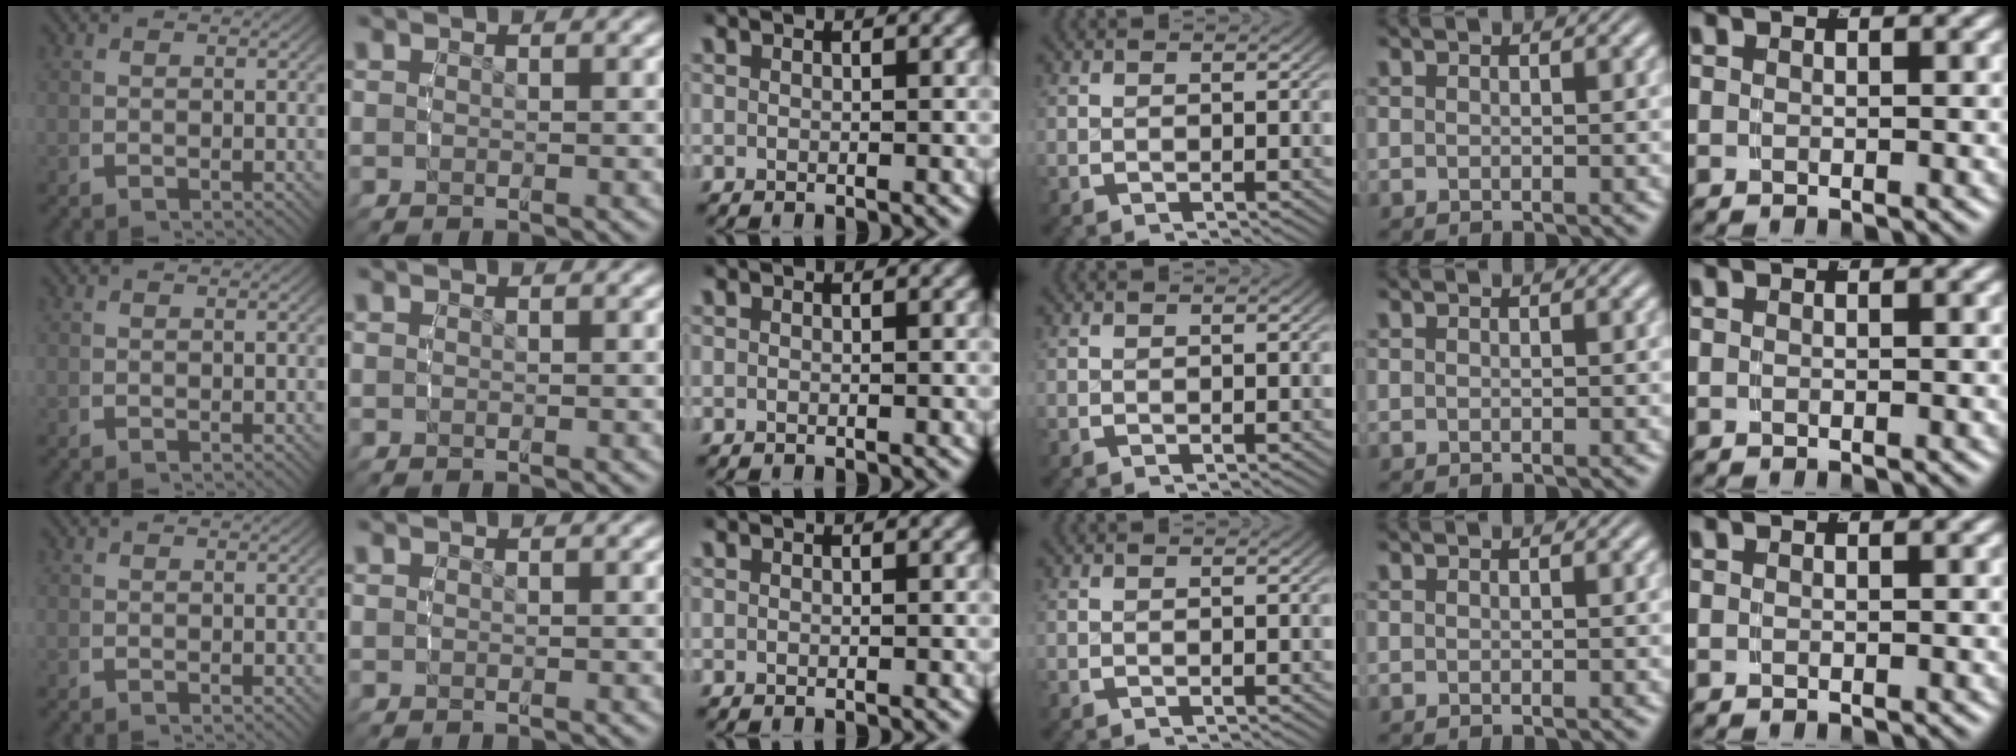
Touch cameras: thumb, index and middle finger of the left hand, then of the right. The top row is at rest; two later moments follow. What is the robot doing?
{"motion": "reach", "object": "shoes"}